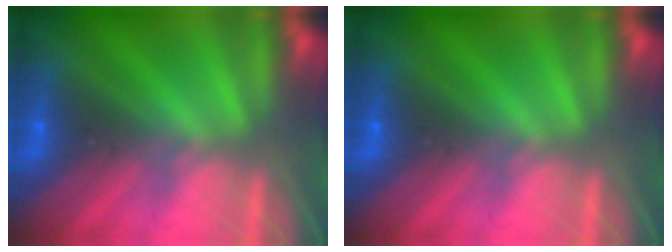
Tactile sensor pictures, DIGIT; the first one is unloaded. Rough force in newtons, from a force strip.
{"total": 0.0}